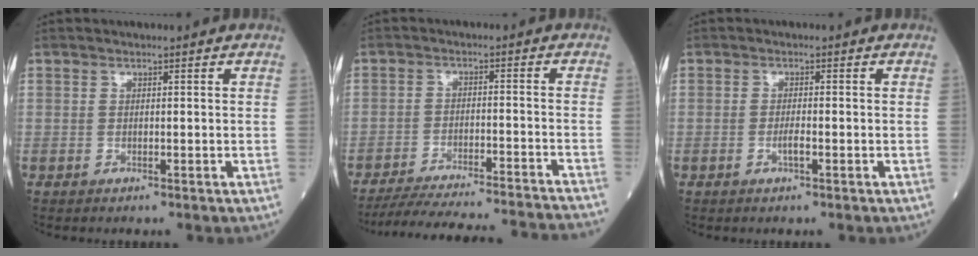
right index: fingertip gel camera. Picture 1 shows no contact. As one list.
[{"total": 22.6, "force": [-21.1, -0.2, 8.3], "torque": [-0.100, -0.041, -0.285]}, {"total": 1.8, "force": [-0.7, 0.2, 1.6], "torque": [-0.030, -0.001, -0.014]}]